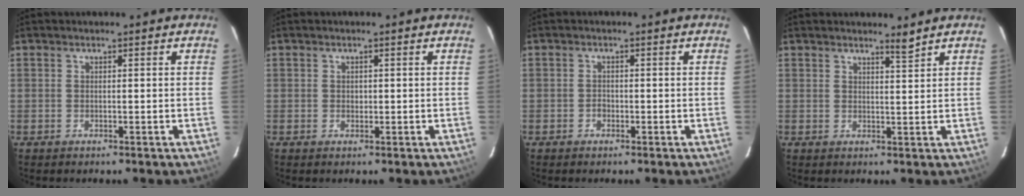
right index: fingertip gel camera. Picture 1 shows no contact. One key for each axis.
{"total": 0.9, "fx": 0.0, "fy": 0.9, "fz": 0.2, "tx": 0.000, "ty": 0.001, "tz": 0.001}
{"total": 0.9, "fx": -0.5, "fy": 0.7, "fz": 0.2, "tx": -0.004, "ty": 0.002, "tz": -0.008}
{"total": 1.9, "fx": 1.7, "fy": -0.3, "fz": 0.9, "tx": -0.015, "ty": -0.006, "tz": 0.027}